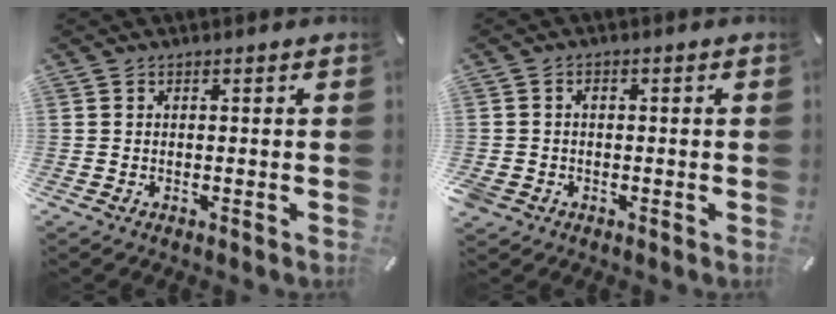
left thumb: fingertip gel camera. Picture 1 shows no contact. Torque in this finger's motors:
{"motor_torque": [0.62, 1.01, 0.18, 0.19, 0.15]}